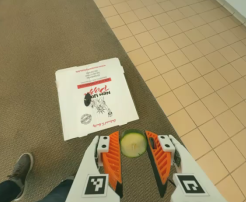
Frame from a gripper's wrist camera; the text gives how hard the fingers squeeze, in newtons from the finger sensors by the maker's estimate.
{"total": 7.4, "left": 7.5, "right": 7.3}